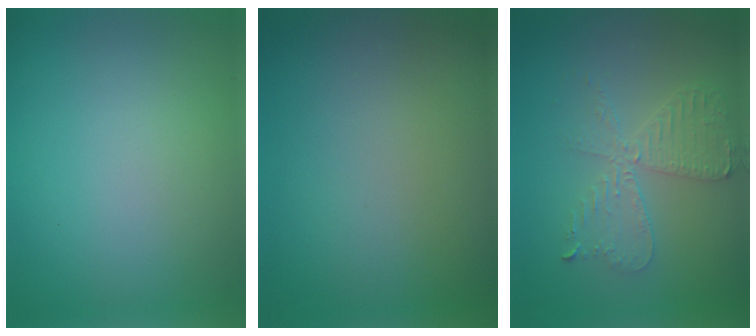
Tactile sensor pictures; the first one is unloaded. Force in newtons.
{"total": 0.0}
{"total": 4.1, "press": 3.5, "slide": 2.1}